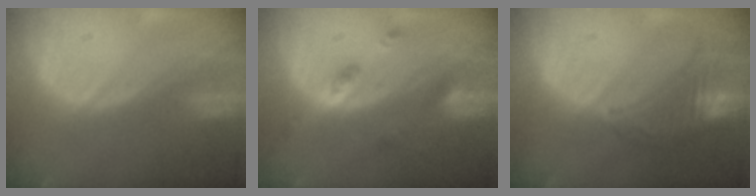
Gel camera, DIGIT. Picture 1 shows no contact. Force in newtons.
{"total": 4.3, "press": 4.0, "slide": 1.6}
{"total": 8.0, "press": 7.4, "slide": 3.0}